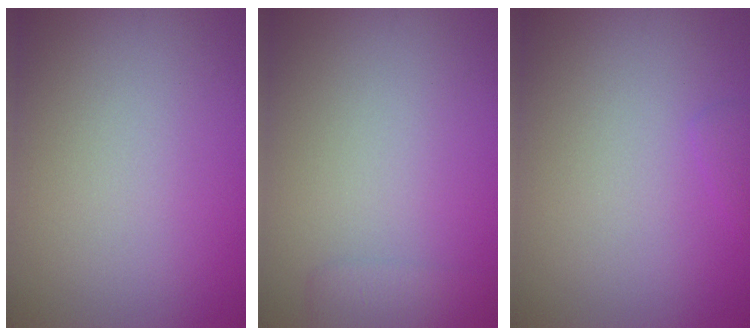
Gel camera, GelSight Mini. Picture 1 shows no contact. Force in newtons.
{"total": 1.9, "press": 1.9, "slide": 0.1}
{"total": 0.7, "press": 0.7, "slide": 0.1}